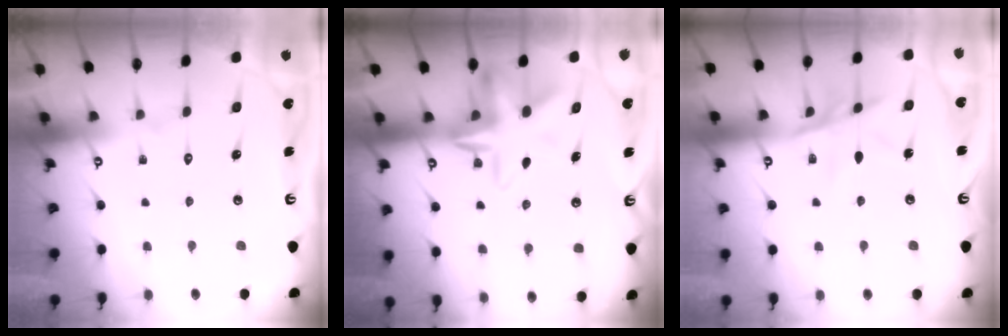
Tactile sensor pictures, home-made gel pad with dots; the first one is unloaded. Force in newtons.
{"total": 9.2, "press": 8.8, "slide": 2.6}
{"total": 9.3, "press": 9.3, "slide": 0.6}